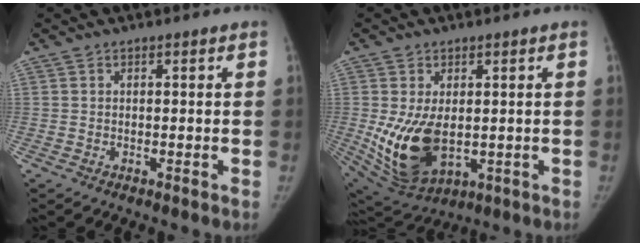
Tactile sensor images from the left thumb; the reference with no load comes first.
{"total": 13.3, "force": [-0.9, 8.0, 10.6], "torque": [-0.190, -0.017, 0.014]}